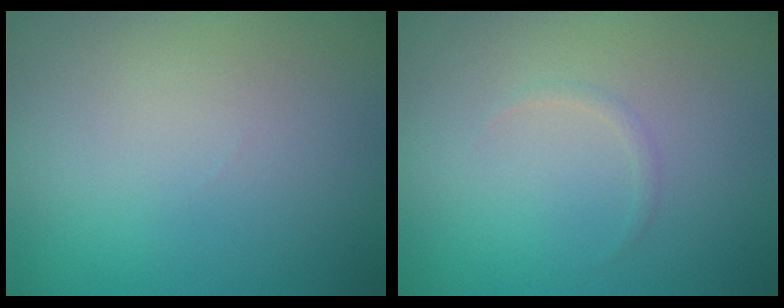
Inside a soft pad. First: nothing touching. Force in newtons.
{"total": 0.6, "press": 0.6, "slide": 0.1}